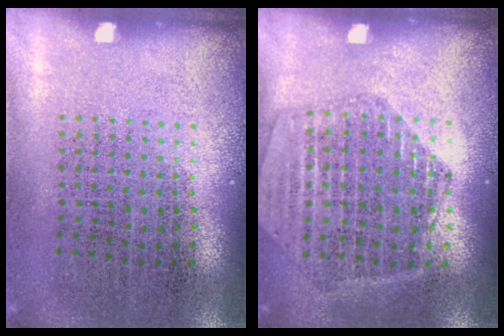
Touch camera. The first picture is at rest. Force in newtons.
{"total": 1.7, "press": 1.6, "slide": 0.5}